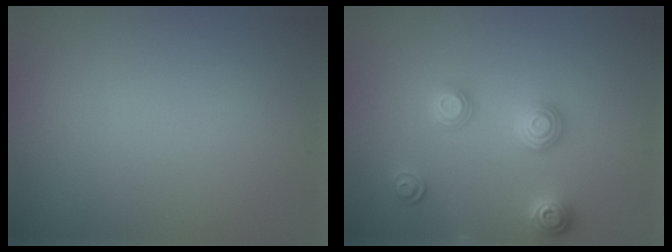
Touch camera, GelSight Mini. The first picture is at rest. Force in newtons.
{"total": 3.4, "press": 3.0, "slide": 1.4}